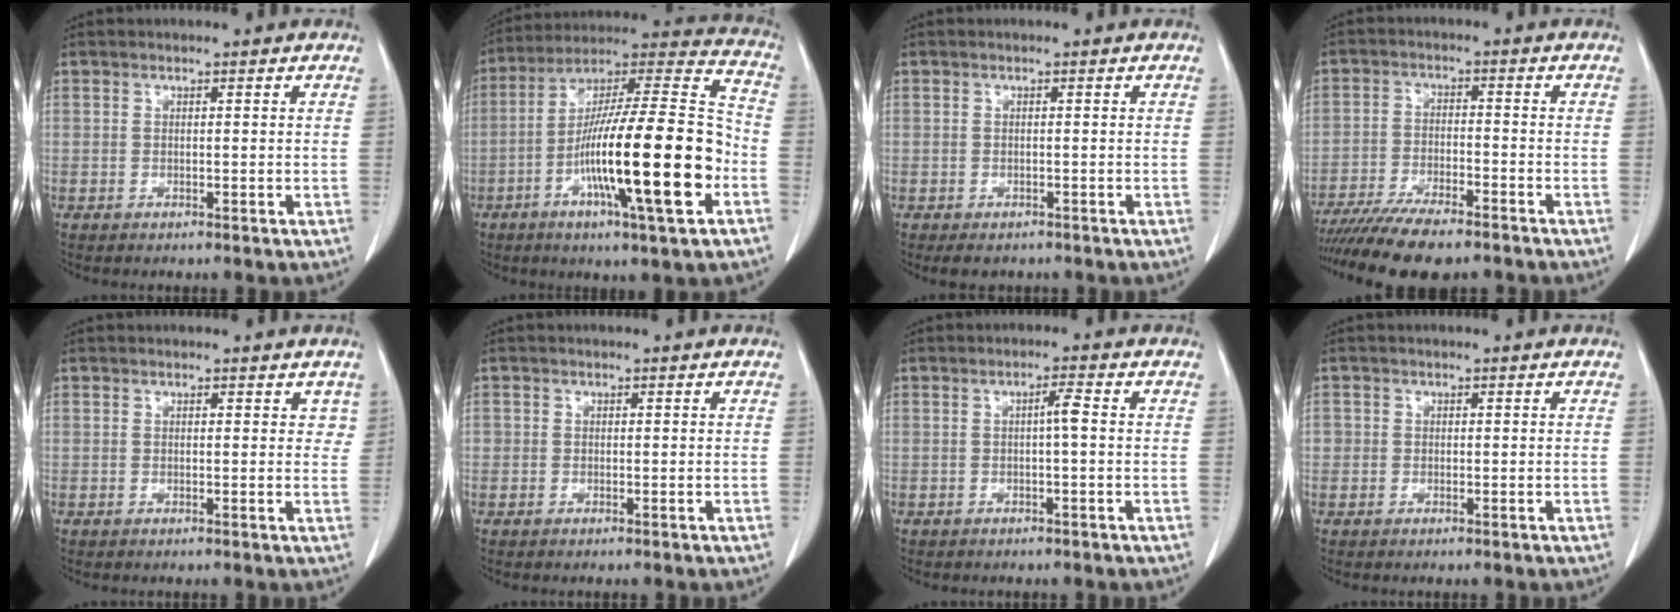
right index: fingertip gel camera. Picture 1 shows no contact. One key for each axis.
{"total": 23.1, "fx": -7.0, "fy": 1.8, "fz": 22.0, "tx": -0.354, "ty": -0.008, "tz": -0.116}
{"total": 2.7, "fx": -2.0, "fy": 1.5, "fz": 0.8, "tx": -0.009, "ty": -0.001, "tz": -0.024}
{"total": 12.9, "fx": -10.7, "fy": 2.5, "fz": 6.7, "tx": -0.110, "ty": -0.018, "tz": -0.171}
{"total": 1.6, "fx": 1.0, "fy": 1.0, "fz": 0.8, "tx": 0.005, "ty": -0.001, "tz": 0.006}
{"total": 0.6, "fx": -0.1, "fy": 0.6, "fz": 0.0, "tx": 0.005, "ty": 0.006, "tz": -0.002}
{"total": 1.9, "fx": -0.1, "fy": 0.0, "fz": 1.9, "tx": -0.033, "ty": 0.004, "tz": 0.000}
{"total": 1.2, "fx": -0.1, "fy": 1.2, "fz": 0.1, "tx": 0.007, "ty": 0.006, "tz": -0.004}